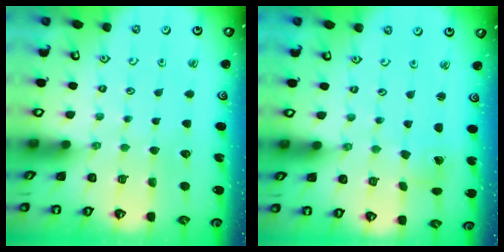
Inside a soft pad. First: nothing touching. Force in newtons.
{"total": 2.0, "press": 2.0, "slide": 0.2}